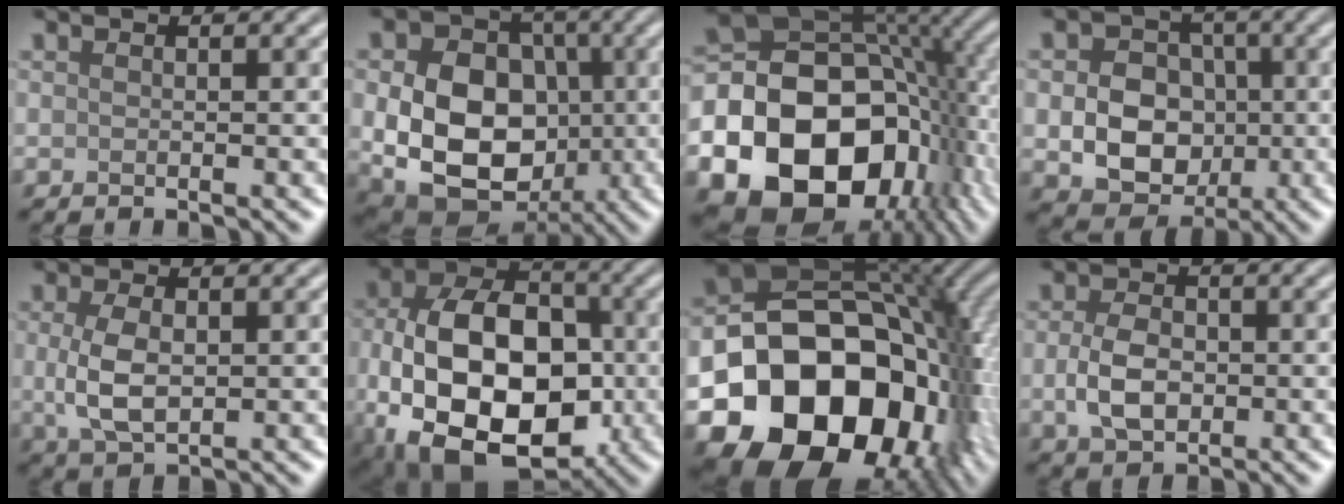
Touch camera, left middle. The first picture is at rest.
{"total": 12.2, "force": [-1.1, 9.3, 7.9], "torque": [-0.126, -0.018, -0.020]}
{"total": 22.6, "force": [-6.7, 17.2, 13.1], "torque": [-0.257, -0.043, -0.116]}
{"total": 7.9, "force": [-0.8, 6.6, 4.3], "torque": [-0.053, -0.006, -0.022]}
{"total": 4.0, "force": [0.1, 2.3, 3.3], "torque": [-0.078, 0.001, 0.005]}
{"total": 15.3, "force": [-2.9, 10.0, 11.2], "torque": [-0.197, -0.018, -0.050]}
{"total": 22.1, "force": [-7.5, 16.5, 12.6], "torque": [-0.194, -0.038, -0.132]}
{"total": 3.8, "force": [-0.4, 2.6, 2.8], "torque": [-0.060, -0.002, -0.009]}